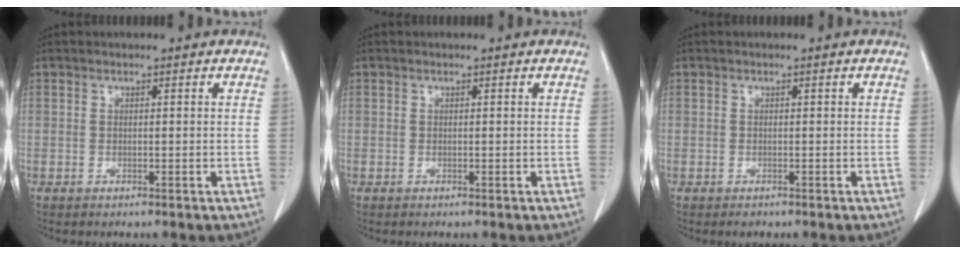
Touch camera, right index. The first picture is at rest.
{"total": 0.0}
{"total": 1.0, "force": [-0.7, 0.6, 0.3], "torque": [-0.005, 0.001, -0.008]}